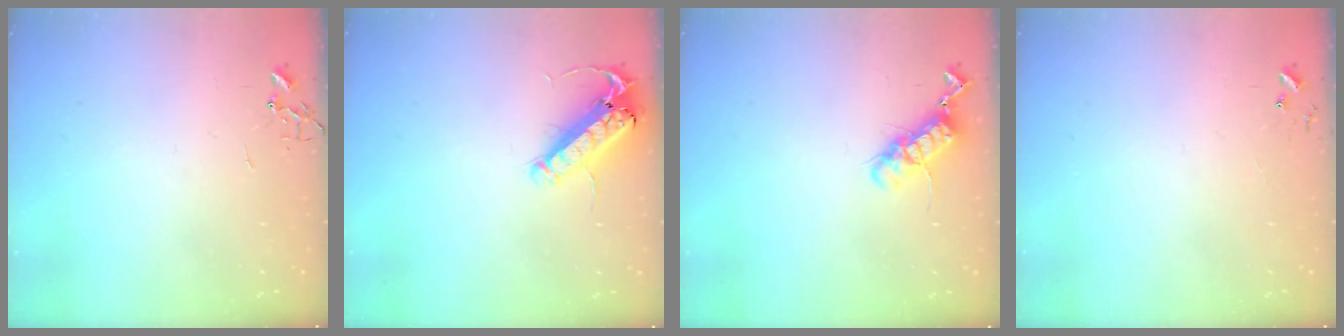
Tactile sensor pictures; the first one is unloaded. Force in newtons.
{"total": 14.7, "press": 14.4, "slide": 2.7}
{"total": 12.0, "press": 12.0, "slide": 1.3}
{"total": 4.7, "press": 4.7, "slide": 0.4}